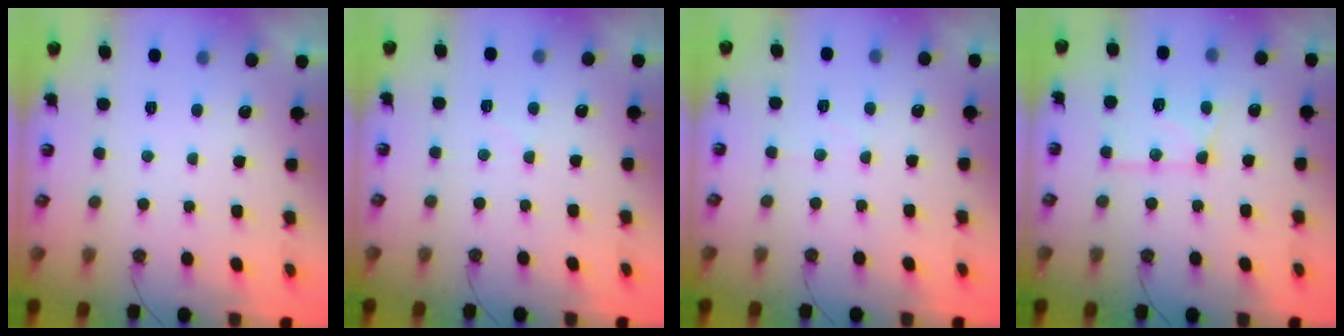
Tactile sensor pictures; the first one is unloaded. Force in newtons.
{"total": 4.5, "press": 4.5, "slide": 0.7}
{"total": 4.7, "press": 4.7, "slide": 0.7}
{"total": 13.6, "press": 13.6, "slide": 1.2}